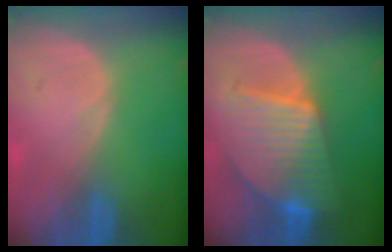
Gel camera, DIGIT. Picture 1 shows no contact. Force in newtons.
{"total": 10.1, "press": 10.1, "slide": 0.7}